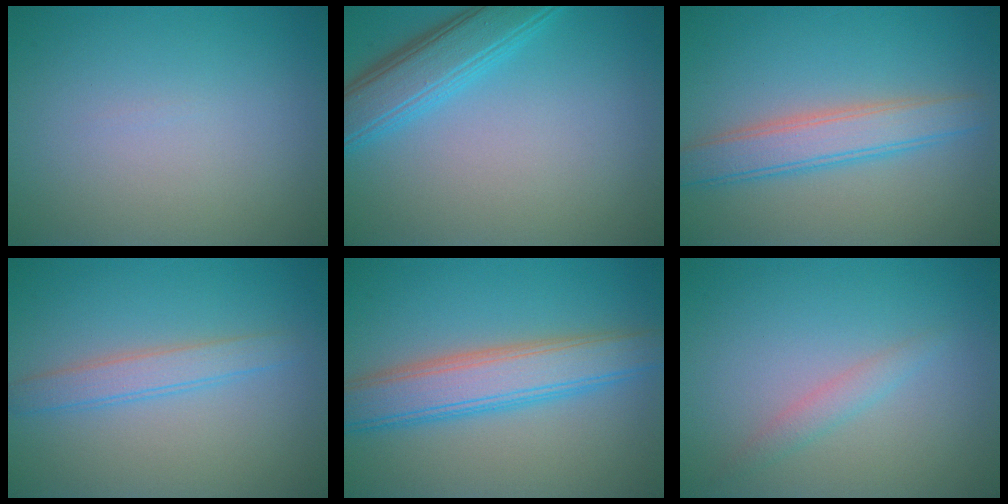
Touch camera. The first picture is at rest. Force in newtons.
{"total": 4.7, "press": 4.7, "slide": 0.1}
{"total": 4.1, "press": 4.1, "slide": 0.2}
{"total": 2.5, "press": 2.5, "slide": 0.0}
{"total": 6.0, "press": 6.0, "slide": 0.1}
{"total": 1.4, "press": 1.4, "slide": 0.1}